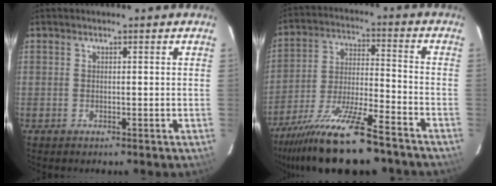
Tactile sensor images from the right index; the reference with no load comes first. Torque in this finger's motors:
{"motor_torque": [1.99, -0.15, 1.05, 0.14]}